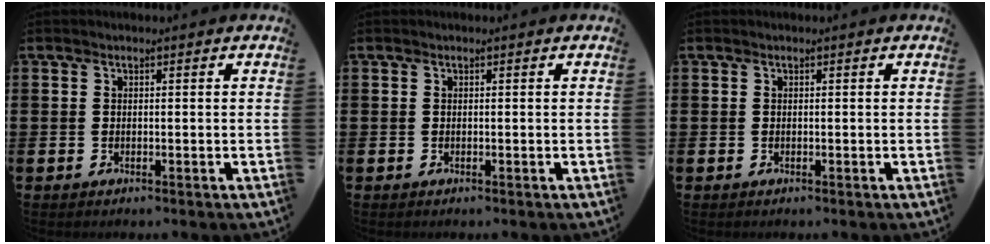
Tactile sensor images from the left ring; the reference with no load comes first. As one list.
[{"total": 0.0}, {"total": 0.0}]